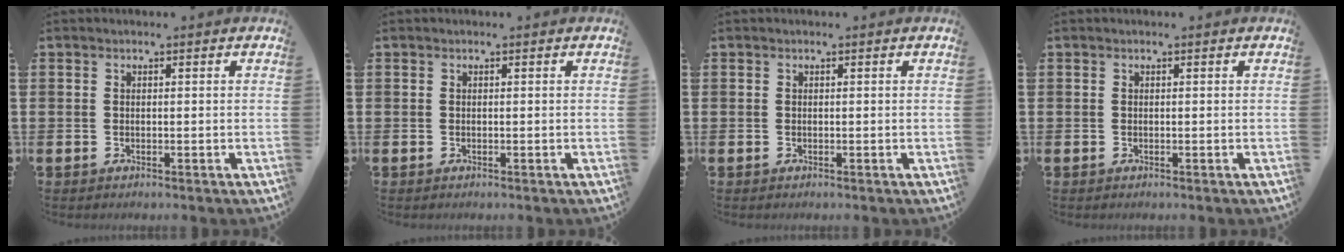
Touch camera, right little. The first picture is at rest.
{"total": 0.0}
{"total": 0.0}
{"total": 0.0}